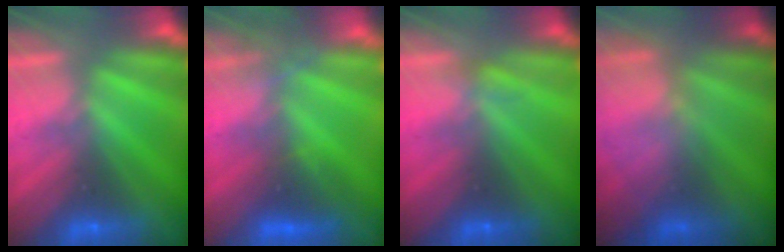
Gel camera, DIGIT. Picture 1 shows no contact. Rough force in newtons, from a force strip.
{"total": 4.7}
{"total": 3.6}
{"total": 6.8}